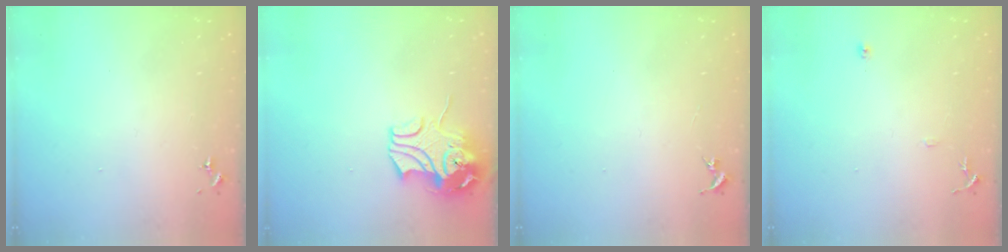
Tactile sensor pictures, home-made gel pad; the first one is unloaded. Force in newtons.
{"total": 11.2, "press": 11.0, "slide": 1.9}
{"total": 0.0}
{"total": 8.0, "press": 8.0, "slide": 0.8}